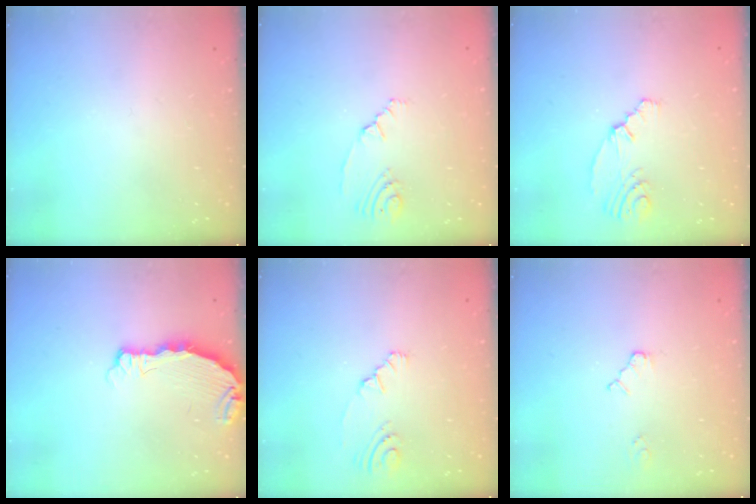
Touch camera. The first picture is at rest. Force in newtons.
{"total": 2.9, "press": 2.1, "slide": 2.0}
{"total": 5.3, "press": 2.4, "slide": 4.7}
{"total": 5.0, "press": 4.9, "slide": 0.6}
{"total": 5.6, "press": 3.4, "slide": 4.5}
{"total": 1.9, "press": 1.9, "slide": 0.3}